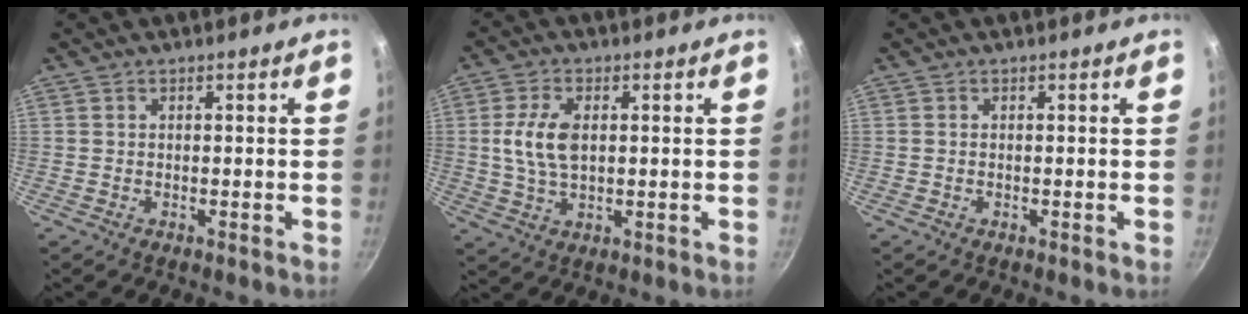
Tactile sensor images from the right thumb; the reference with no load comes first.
{"total": 8.0, "force": [1.1, 4.5, 6.5], "torque": [-0.125, 0.003, 0.018]}
{"total": 0.0}